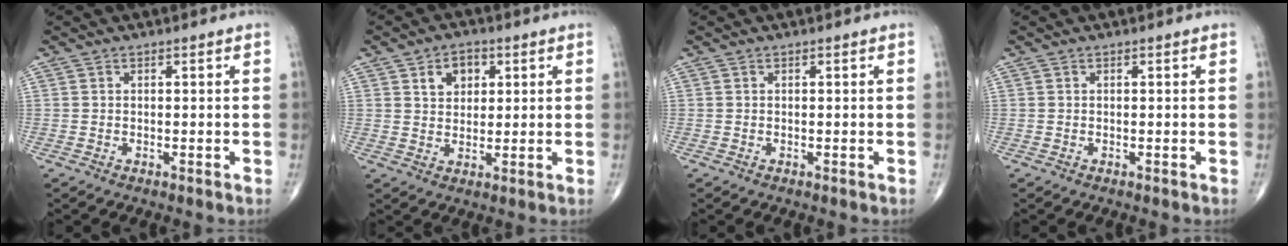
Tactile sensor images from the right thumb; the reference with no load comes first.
{"total": 5.6, "force": [2.3, 4.0, 3.1], "torque": [-0.023, -0.007, 0.035]}
{"total": 0.0}
{"total": 0.0}